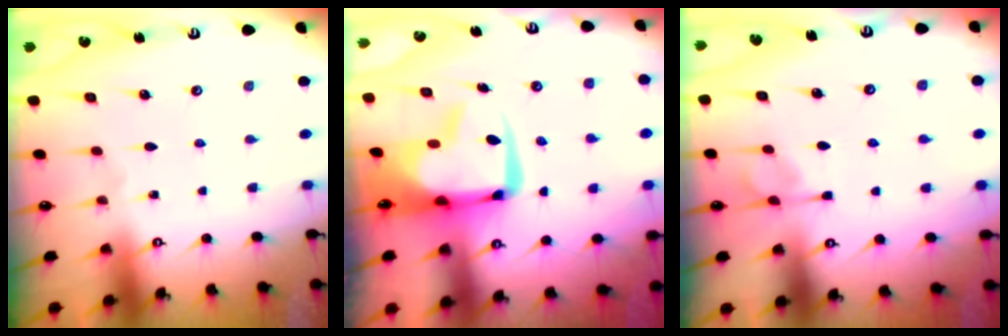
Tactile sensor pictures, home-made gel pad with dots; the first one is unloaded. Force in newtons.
{"total": 5.6, "press": 5.5, "slide": 1.0}
{"total": 5.0, "press": 4.9, "slide": 0.6}